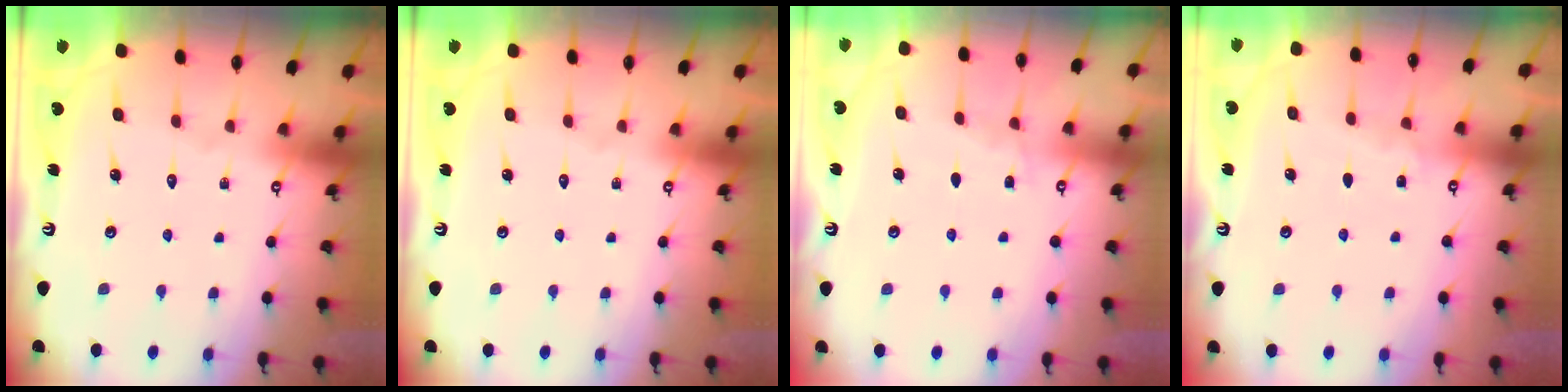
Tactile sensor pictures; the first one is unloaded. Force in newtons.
{"total": 0.0}
{"total": 3.5, "press": 3.5, "slide": 0.5}
{"total": 3.0, "press": 3.0, "slide": 0.3}